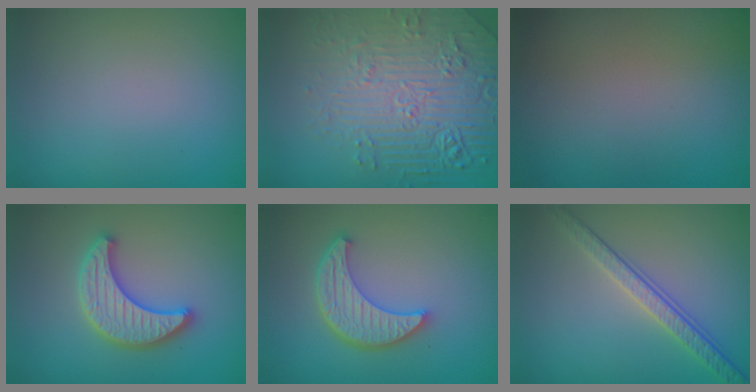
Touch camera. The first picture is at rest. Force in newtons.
{"total": 7.3, "press": 5.8, "slide": 4.5}
{"total": 0.0}
{"total": 5.2, "press": 5.1, "slide": 0.8}
{"total": 5.5, "press": 4.2, "slide": 3.6}
{"total": 3.6, "press": 3.3, "slide": 1.6}